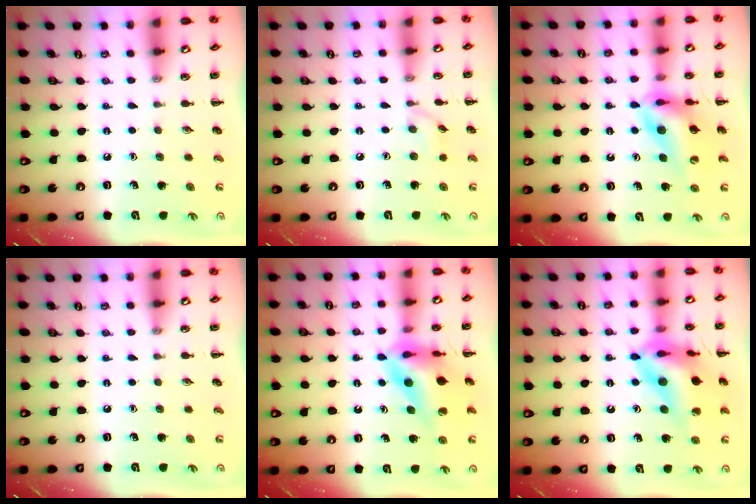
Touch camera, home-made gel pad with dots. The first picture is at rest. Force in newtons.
{"total": 5.4, "press": 5.3, "slide": 0.6}
{"total": 12.2, "press": 11.6, "slide": 3.8}
{"total": 0.0}
{"total": 13.1, "press": 12.5, "slide": 4.0}
{"total": 17.9, "press": 17.5, "slide": 3.6}